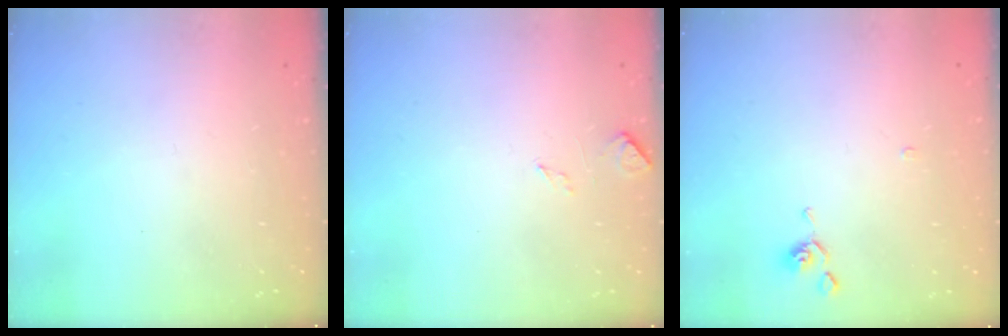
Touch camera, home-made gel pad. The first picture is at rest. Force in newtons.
{"total": 3.4, "press": 3.3, "slide": 0.8}
{"total": 0.9, "press": 0.9, "slide": 0.3}